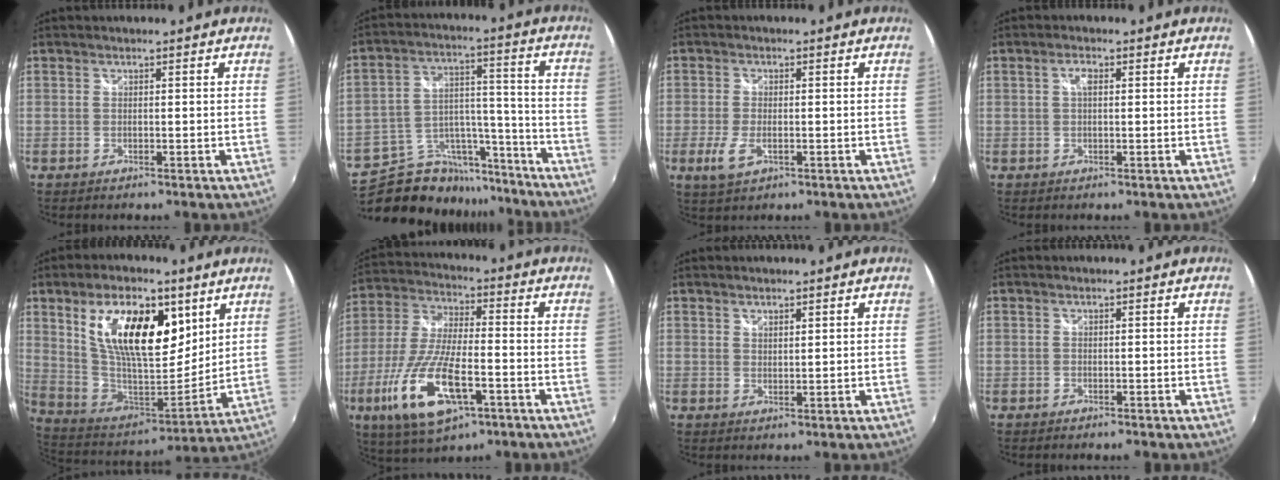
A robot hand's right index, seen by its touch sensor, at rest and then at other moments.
{"total": 20.2, "force": [-17.2, 9.0, 5.8], "torque": [-0.122, 0.047, -0.252]}
{"total": 4.8, "force": [-1.8, 2.1, 3.9], "torque": [-0.088, -0.008, -0.032]}
{"total": 2.0, "force": [0.4, 0.8, 1.7], "torque": [-0.033, 0.005, 0.004]}
{"total": 21.6, "force": [8.7, 10.4, 16.8], "torque": [-0.310, 0.009, 0.166]}
{"total": 18.0, "force": [-7.6, 6.5, 14.9], "torque": [-0.320, -0.030, -0.140]}
{"total": 1.5, "force": [1.3, 0.5, 0.5], "torque": [-0.005, 0.000, 0.021]}
{"total": 1.0, "force": [-0.8, 0.4, 0.3], "torque": [-0.008, -0.002, -0.012]}